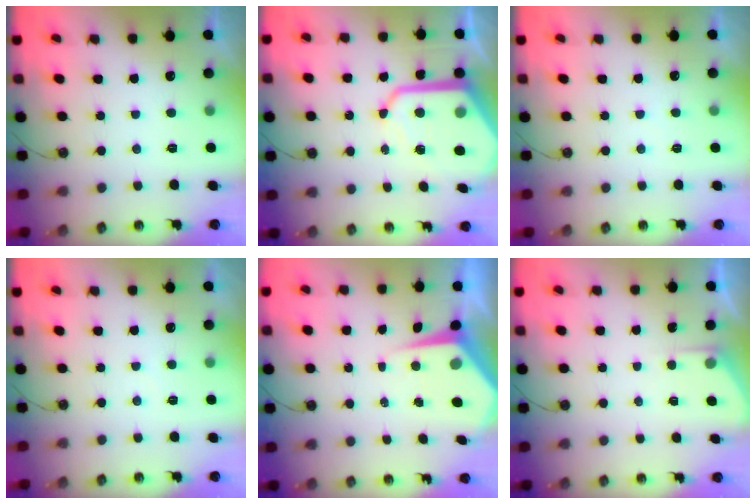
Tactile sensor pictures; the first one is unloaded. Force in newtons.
{"total": 13.5, "press": 13.4, "slide": 1.0}
{"total": 2.4, "press": 2.3, "slide": 0.5}
{"total": 2.9, "press": 2.9, "slide": 0.5}
{"total": 6.6, "press": 6.6, "slide": 0.6}
{"total": 3.0, "press": 2.9, "slide": 0.4}